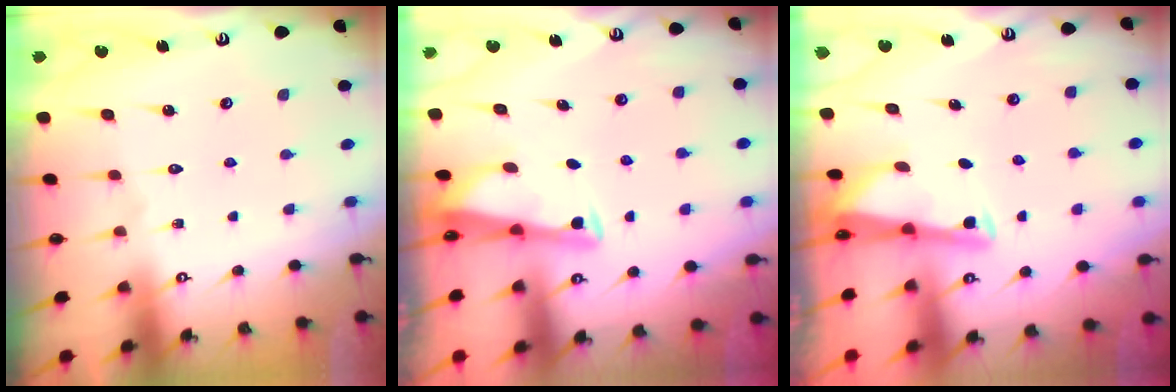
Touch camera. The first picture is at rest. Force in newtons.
{"total": 3.0, "press": 2.9, "slide": 0.3}
{"total": 2.8, "press": 2.8, "slide": 0.2}